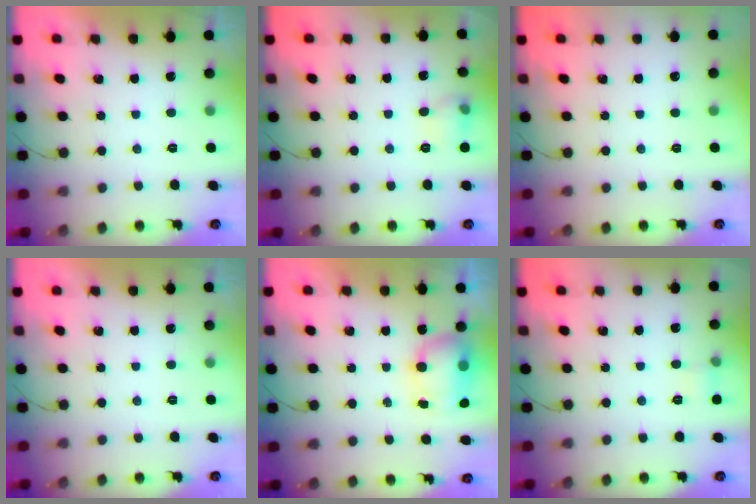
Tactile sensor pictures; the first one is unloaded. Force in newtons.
{"total": 5.9, "press": 5.7, "slide": 1.4}
{"total": 0.0}
{"total": 0.0}
{"total": 8.6, "press": 7.8, "slide": 3.7}
{"total": 4.6, "press": 4.3, "slide": 1.5}